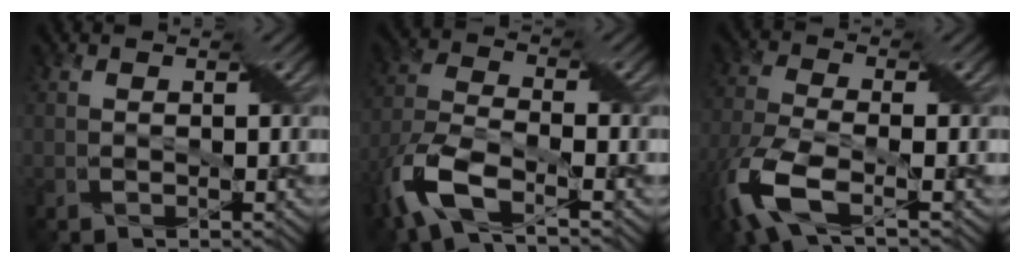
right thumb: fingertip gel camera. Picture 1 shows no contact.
{"total": 9.7, "force": [-5.6, 3.4, 7.1], "torque": [-0.166, -0.013, -0.124]}
{"total": 10.0, "force": [-5.0, 3.5, 8.0], "torque": [-0.193, -0.019, -0.106]}